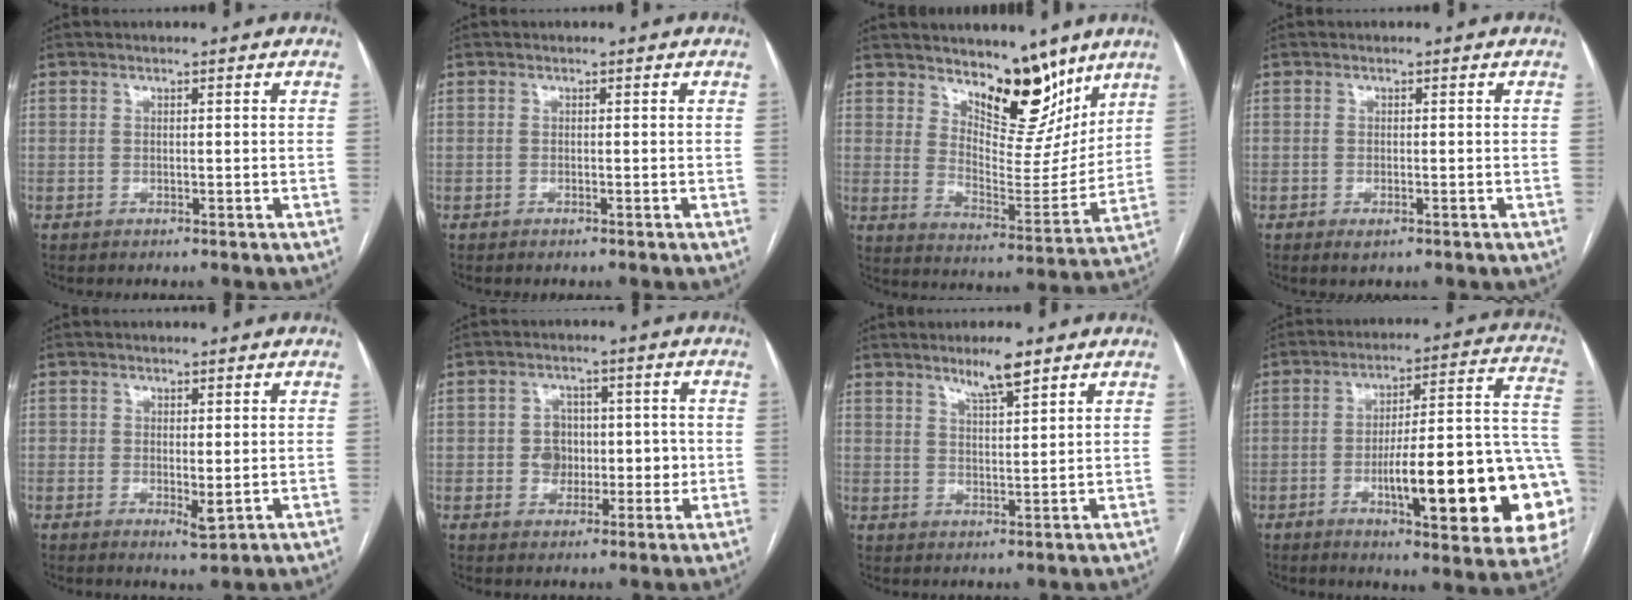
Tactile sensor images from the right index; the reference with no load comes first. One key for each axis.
{"total": 0.0}
{"total": 12.8, "fx": 9.4, "fy": 4.8, "fz": 7.2, "tx": -0.094, "ty": -0.019, "tz": 0.159}
{"total": 1.3, "fx": -0.7, "fy": 0.4, "fz": 1.0, "tx": -0.012, "ty": -0.002, "tz": -0.007}
{"total": 2.8, "fx": -0.3, "fy": 1.2, "fz": 2.5, "tx": -0.034, "ty": -0.008, "tz": 0.000}
{"total": 5.6, "fx": -0.3, "fy": 4.8, "fz": 2.8, "tx": -0.027, "ty": 0.019, "tz": 0.001}
{"total": 5.1, "fx": 3.7, "fy": 0.5, "fz": 3.5, "tx": -0.059, "ty": -0.004, "tz": 0.065}
{"total": 25.8, "fx": -6.6, "fy": 4.3, "fz": 24.6, "tx": -0.250, "ty": 0.012, "tz": -0.082}